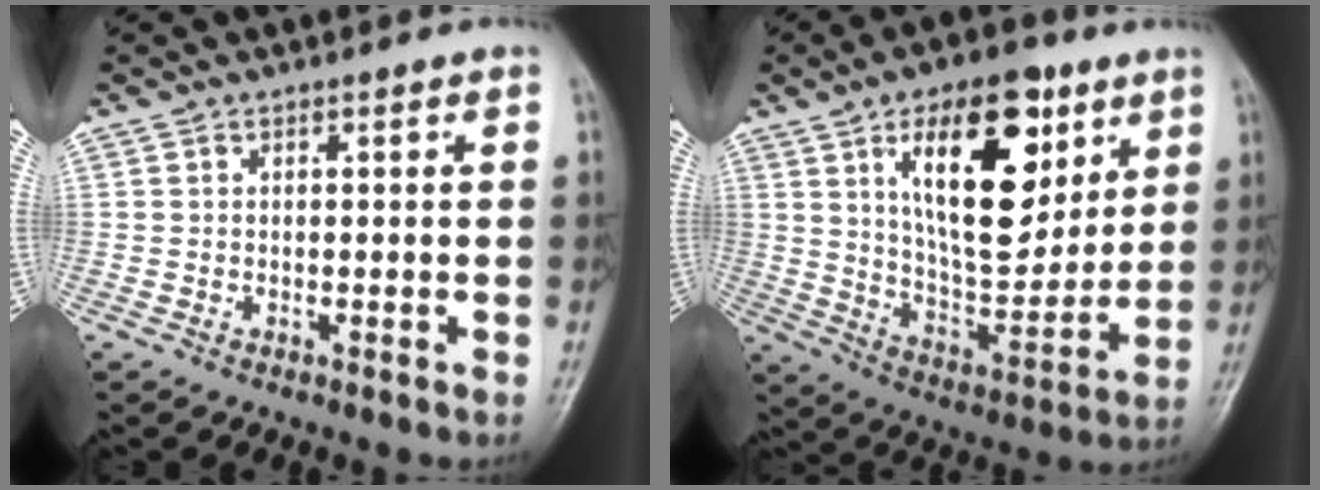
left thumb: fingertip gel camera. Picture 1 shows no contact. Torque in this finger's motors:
{"motor_torque": [0.74, 0.58, 1.75, -1.02, 0.44]}